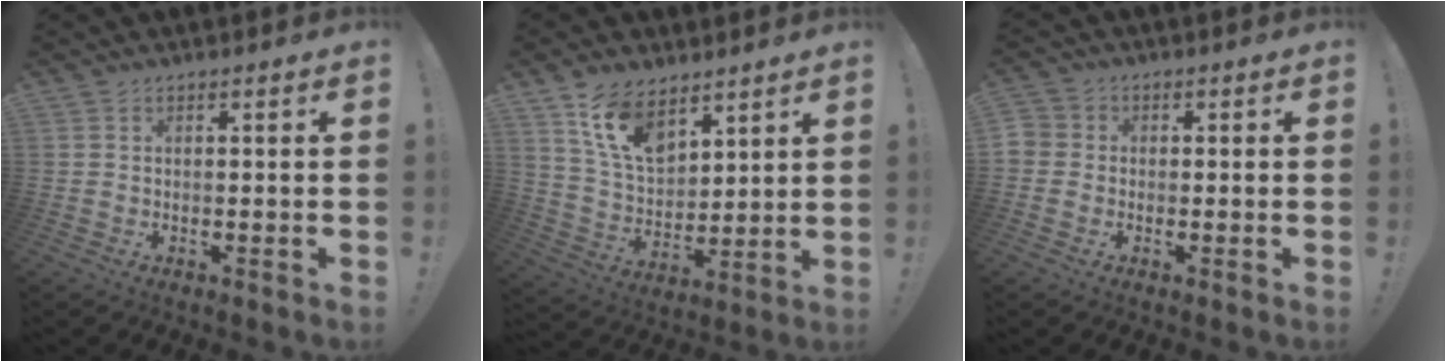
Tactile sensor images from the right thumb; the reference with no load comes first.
{"total": 13.4, "force": [9.1, 7.0, 6.8], "torque": [-0.130, -0.046, 0.175]}
{"total": 3.5, "force": [-1.0, 3.1, 1.1], "torque": [-0.021, 0.008, -0.019]}